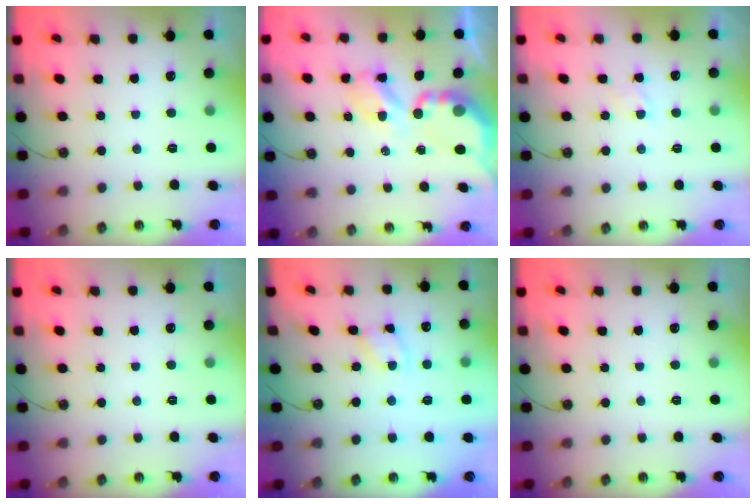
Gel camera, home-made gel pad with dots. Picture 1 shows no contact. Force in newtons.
{"total": 6.9, "press": 6.8, "slide": 0.5}
{"total": 3.3, "press": 3.3, "slide": 0.5}
{"total": 0.0}
{"total": 2.7, "press": 2.7, "slide": 0.4}
{"total": 0.0}